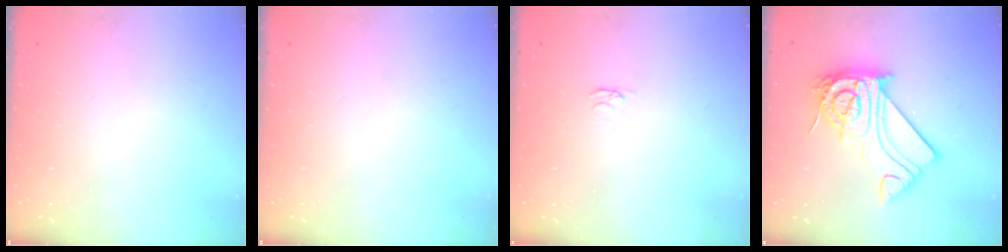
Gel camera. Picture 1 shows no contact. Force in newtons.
{"total": 0.0}
{"total": 2.1, "press": 2.0, "slide": 0.3}
{"total": 21.6, "press": 21.6, "slide": 2.0}